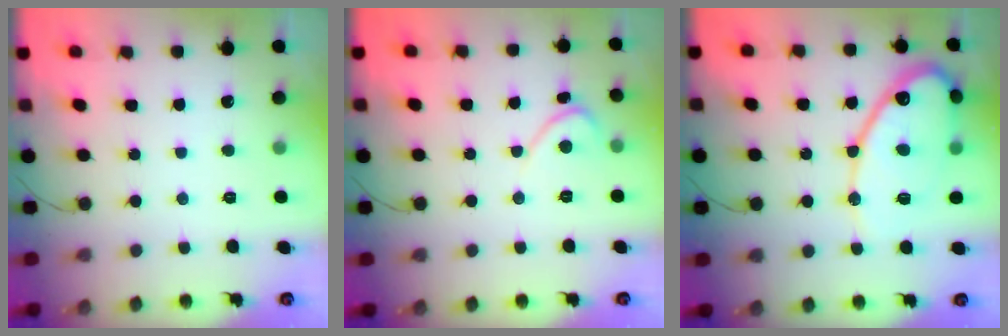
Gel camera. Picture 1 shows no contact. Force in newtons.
{"total": 2.3, "press": 2.3, "slide": 0.1}
{"total": 13.6, "press": 13.5, "slide": 1.7}